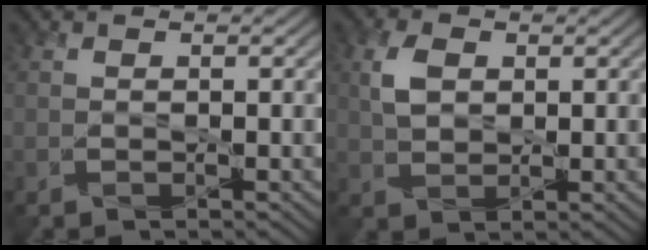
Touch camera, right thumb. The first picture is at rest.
{"total": 3.7, "force": [1.1, 2.4, 2.6], "torque": [-0.063, 0.011, 0.021]}